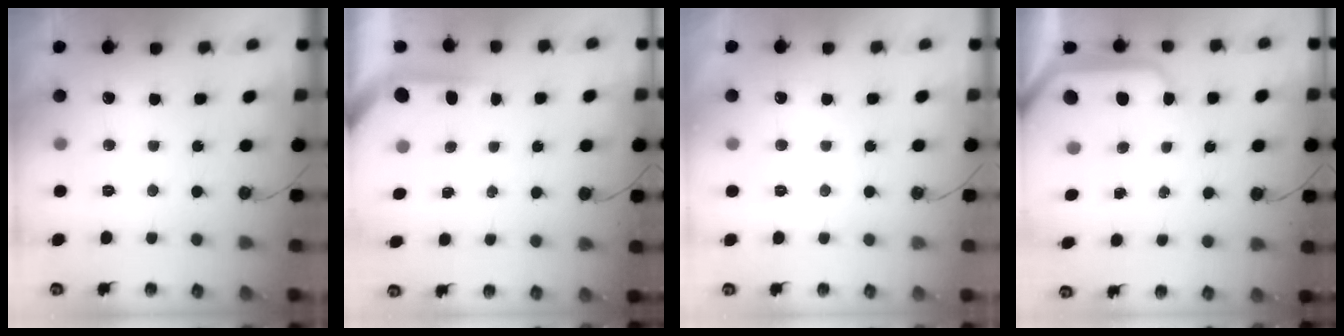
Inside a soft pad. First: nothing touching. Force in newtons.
{"total": 3.9, "press": 3.8, "slide": 0.3}
{"total": 0.0}
{"total": 10.3, "press": 10.3, "slide": 1.2}